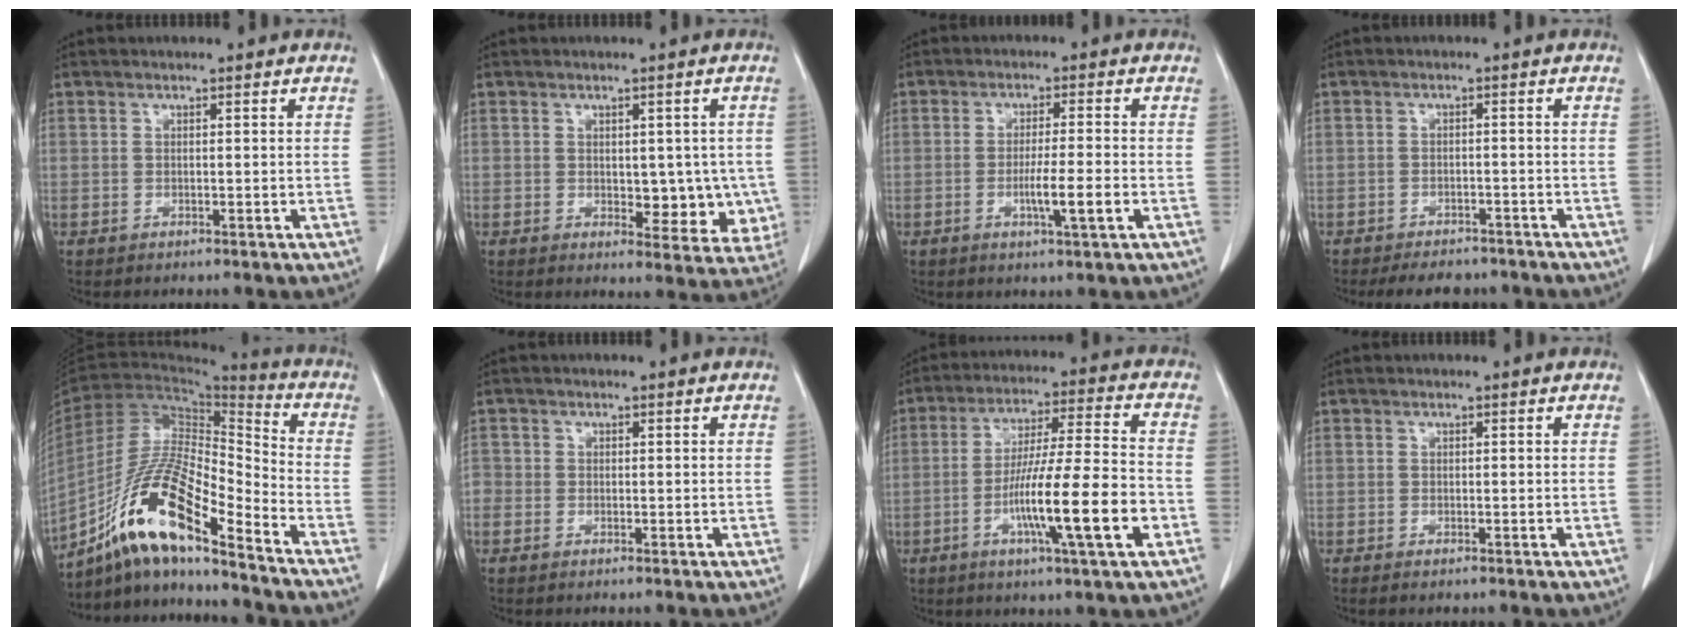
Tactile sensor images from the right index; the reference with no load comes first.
{"total": 7.4, "force": [-0.3, 4.3, 6.0], "torque": [-0.045, 0.001, 0.008]}
{"total": 5.5, "force": [-1.6, -0.2, 5.3], "torque": [-0.088, -0.008, -0.024]}
{"total": 6.4, "force": [-5.6, 2.6, 1.7], "torque": [-0.018, -0.001, -0.071]}
{"total": 17.3, "force": [-11.9, 2.1, 12.3], "torque": [-0.236, -0.003, -0.217]}
{"total": 1.8, "force": [-0.6, 1.6, 0.4], "torque": [-0.005, 0.004, -0.017]}
{"total": 15.2, "force": [-4.9, 0.2, 14.4], "torque": [-0.247, -0.008, -0.083]}
{"total": 0.8, "force": [-0.6, 0.0, 0.5], "torque": [-0.013, -0.002, -0.009]}